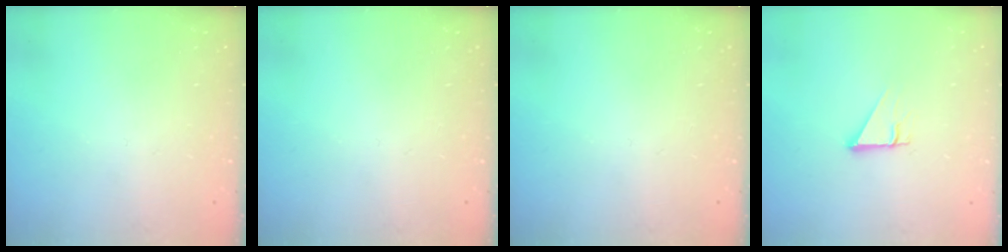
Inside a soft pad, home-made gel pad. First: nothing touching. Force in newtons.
{"total": 0.0}
{"total": 0.0}
{"total": 3.8, "press": 3.8, "slide": 0.3}